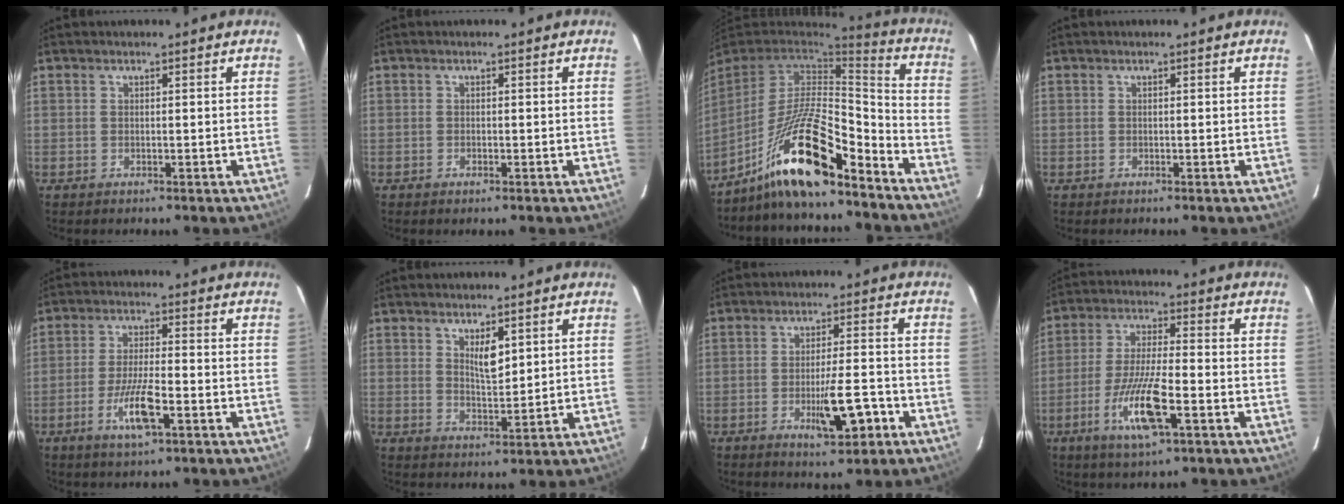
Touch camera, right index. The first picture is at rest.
{"total": 0.6, "force": [-0.4, 0.1, 0.4], "torque": [-0.008, -0.001, -0.004]}
{"total": 17.4, "force": [-12.6, 2.7, 11.7], "torque": [-0.231, 0.007, -0.228]}
{"total": 0.0}
{"total": 7.2, "force": [-3.0, 0.8, 6.5], "torque": [-0.127, -0.011, -0.054]}
{"total": 3.7, "force": [1.9, 1.1, 3.0], "torque": [-0.056, -0.006, 0.038]}
{"total": 7.1, "force": [-3.0, 1.1, 6.3], "torque": [-0.102, -0.006, -0.042]}
{"total": 10.8, "force": [-4.3, 1.2, 9.9], "torque": [-0.194, -0.017, -0.079]}